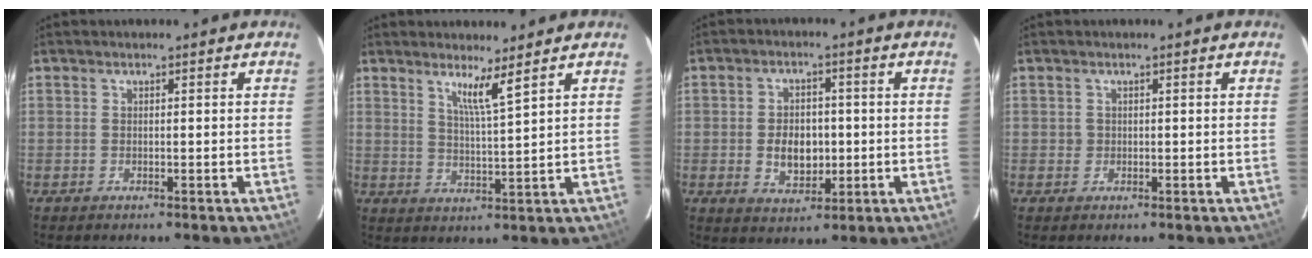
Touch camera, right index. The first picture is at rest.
{"total": 4.8, "force": [3.4, -0.6, 3.4], "torque": [-0.062, -0.008, 0.061]}
{"total": 7.2, "force": [-0.8, 5.0, 5.0], "torque": [-0.096, 0.003, -0.005]}
{"total": 1.0, "force": [-0.1, 1.0, 0.0], "torque": [0.004, 0.001, 0.000]}